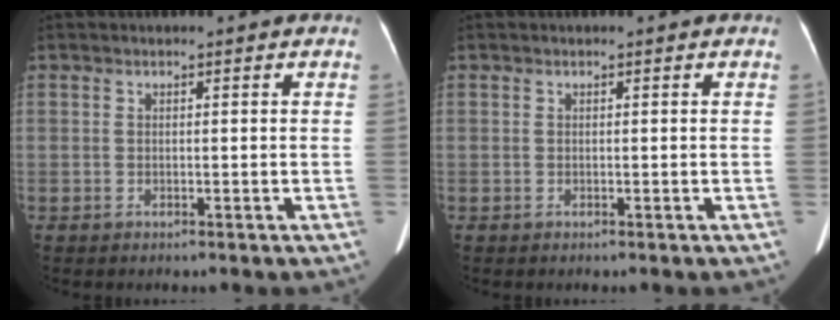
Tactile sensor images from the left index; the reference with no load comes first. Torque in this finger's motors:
{"motor_torque": [0.00, 0.00, 0.00, 0.00]}